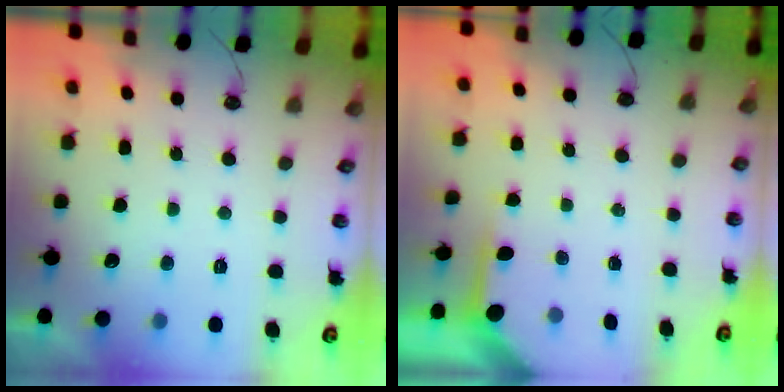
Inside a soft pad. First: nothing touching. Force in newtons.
{"total": 4.0, "press": 4.0, "slide": 0.3}